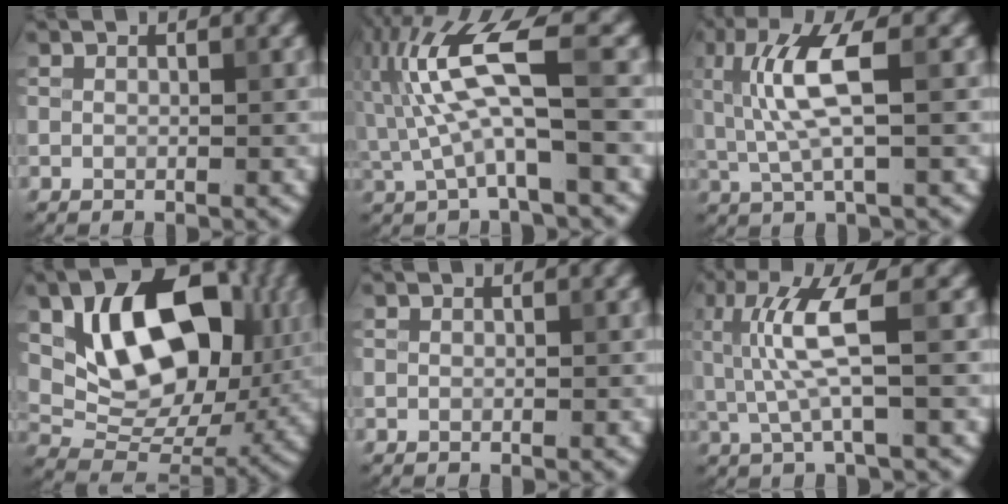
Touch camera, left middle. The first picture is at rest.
{"total": 7.7, "force": [0.3, 1.5, 7.5], "torque": [-0.161, 0.020, 0.004]}
{"total": 5.7, "force": [0.9, 1.2, 5.5], "torque": [-0.121, 0.002, 0.019]}
{"total": 12.9, "force": [4.0, 7.9, 9.3], "torque": [-0.138, -0.004, 0.072]}
{"total": 0.0}
{"total": 5.2, "force": [0.7, 0.8, 5.1], "torque": [-0.117, 0.002, 0.017]}